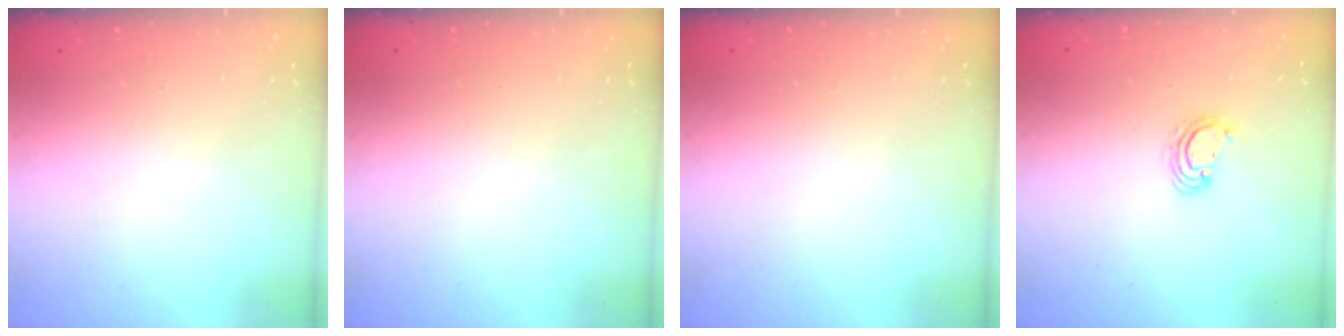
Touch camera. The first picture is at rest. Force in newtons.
{"total": 0.0}
{"total": 0.0}
{"total": 3.6, "press": 3.6, "slide": 0.2}